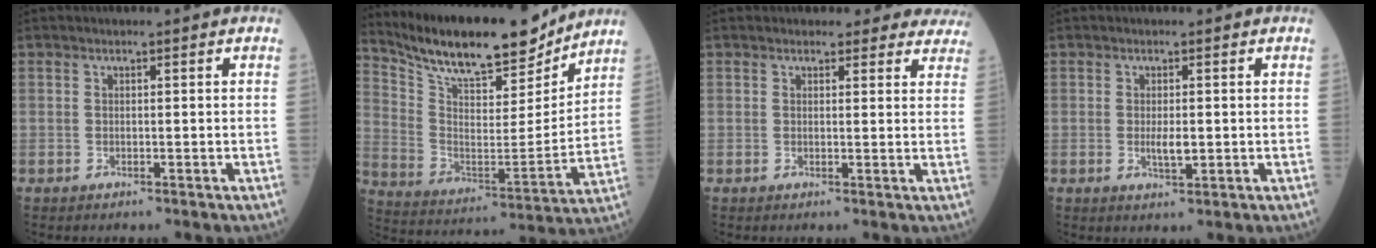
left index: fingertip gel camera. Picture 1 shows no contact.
{"total": 19.4, "force": [17.1, 4.3, 8.1], "torque": [-0.156, -0.012, 0.286]}
{"total": 8.9, "force": [8.2, 3.2, 0.4], "torque": [0.044, -0.005, 0.058]}
{"total": 2.3, "force": [0.0, 0.7, 2.2], "torque": [-0.044, -0.004, 0.002]}